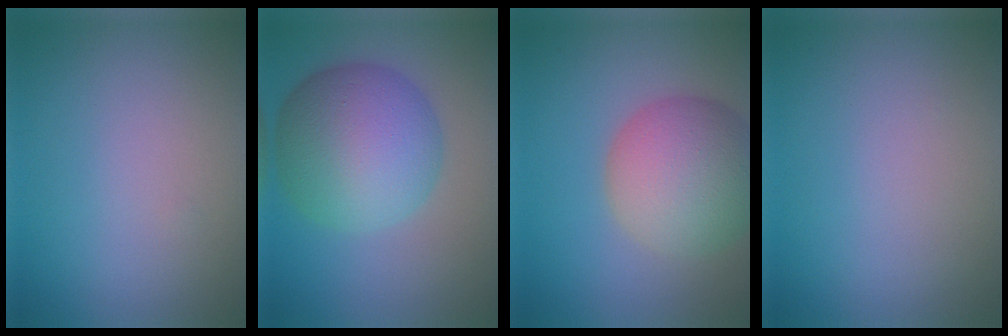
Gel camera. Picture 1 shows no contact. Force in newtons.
{"total": 10.5, "press": 10.5, "slide": 0.2}
{"total": 8.5, "press": 8.4, "slide": 0.5}
{"total": 0.0}